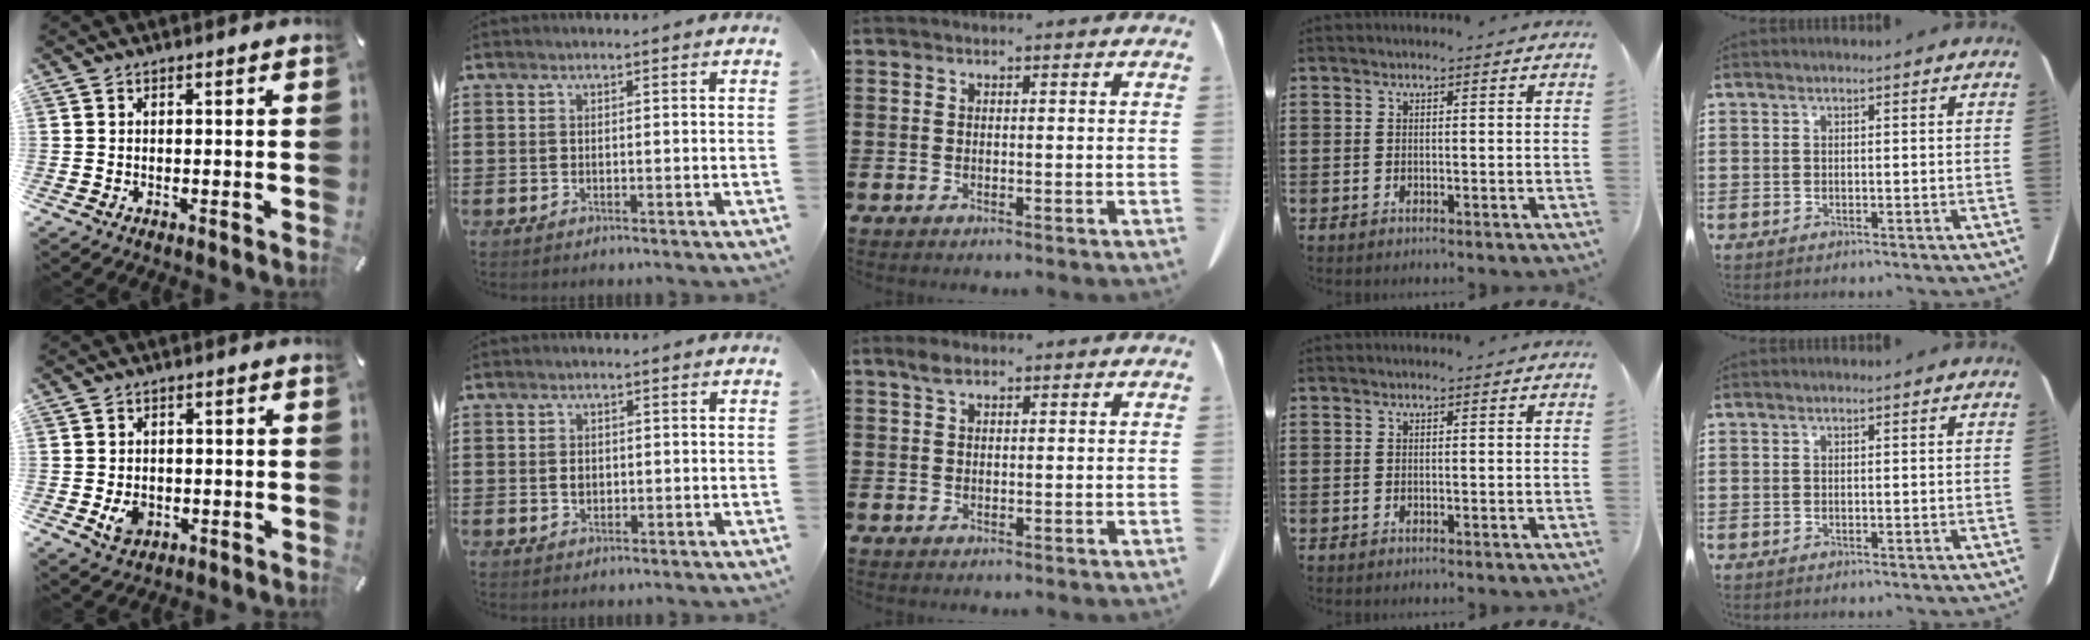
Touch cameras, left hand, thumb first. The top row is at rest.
{"thumb": {"total": 4.7, "force": [-1.1, 3.8, 2.7], "torque": [-0.040, -0.004, -0.020]}, "index": {"total": 1.6, "force": [0.2, 1.1, 1.2], "torque": [-0.025, 0.006, 0.002]}, "middle": {"total": 1.7, "force": [1.0, 0.8, 1.1], "torque": [-0.027, 0.002, 0.020]}}